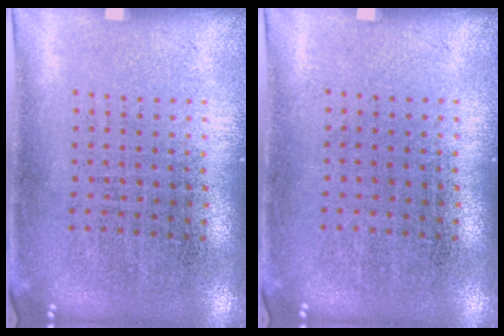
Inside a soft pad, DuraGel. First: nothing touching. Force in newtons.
{"total": 0.0}